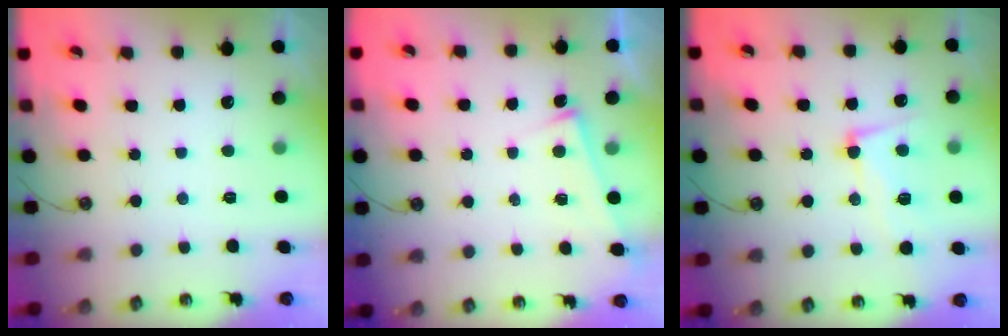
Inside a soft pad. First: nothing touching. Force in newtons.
{"total": 3.0, "press": 3.0, "slide": 0.4}
{"total": 8.1, "press": 7.8, "slide": 1.9}